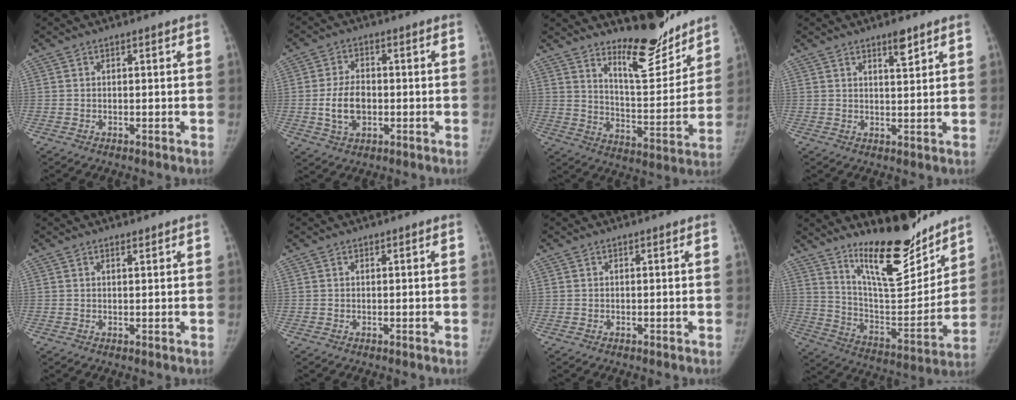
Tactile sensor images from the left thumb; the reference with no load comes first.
{"total": 7.2, "force": [-1.2, 4.8, 5.3], "torque": [-0.088, 0.008, -0.018]}
{"total": 14.1, "force": [11.8, 3.8, 6.8], "torque": [-0.058, -0.104, 0.190]}
{"total": 3.4, "force": [2.4, 0.8, 2.3], "torque": [-0.029, -0.017, 0.038]}
{"total": 0.8, "force": [0.7, 0.2, 0.4], "torque": [-0.007, -0.005, 0.011]}
{"total": 0.0}
{"total": 0.0}
{"total": 19.9, "force": [15.4, 5.8, 11.2], "torque": [-0.123, -0.122, 0.256]}